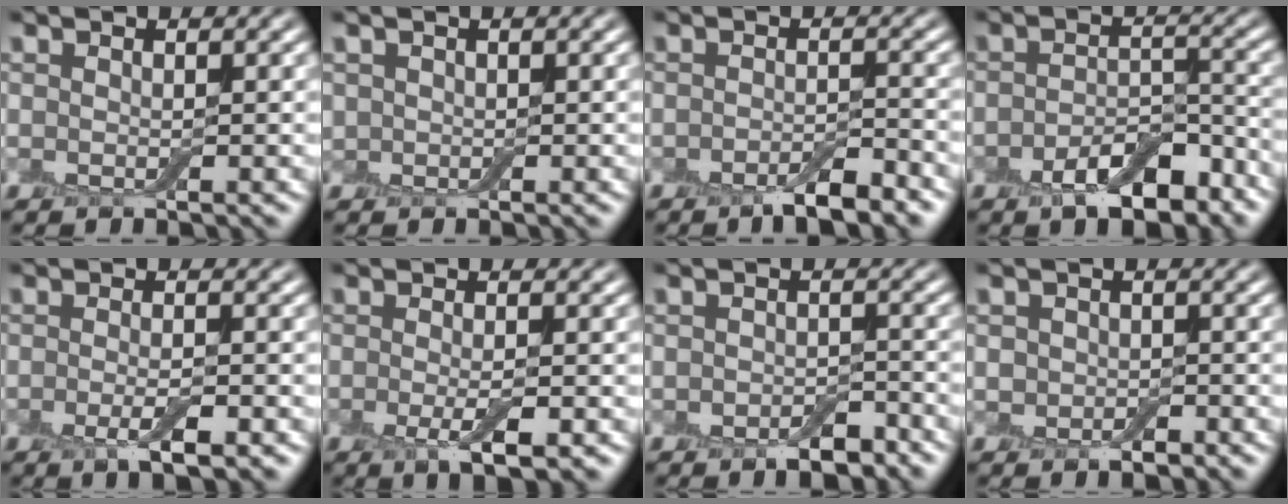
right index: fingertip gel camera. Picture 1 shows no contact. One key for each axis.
{"total": 0.8, "fx": 0.1, "fy": 0.8, "fz": 0.1, "tx": 0.001, "ty": 0.000, "tz": -0.002}
{"total": 3.4, "fx": -2.4, "fy": 0.9, "fz": 2.2, "tx": -0.035, "ty": 0.000, "tz": -0.040}
{"total": 5.6, "fx": -3.3, "fy": 2.5, "fz": 3.7, "tx": -0.055, "ty": 0.004, "tz": -0.056}
{"total": 2.8, "fx": -1.2, "fy": 0.6, "fz": 2.4, "tx": -0.045, "ty": -0.007, "tz": -0.021}
{"total": 2.9, "fx": -1.0, "fy": 0.7, "fz": 2.7, "tx": -0.052, "ty": -0.010, "tz": -0.016}
{"total": 2.9, "fx": -1.8, "fy": 1.5, "fz": 1.8, "tx": -0.027, "ty": -0.002, "tz": -0.027}
{"total": 1.9, "fx": -0.6, "fy": 1.5, "fz": 1.1, "tx": -0.017, "ty": -0.006, "tz": -0.015}